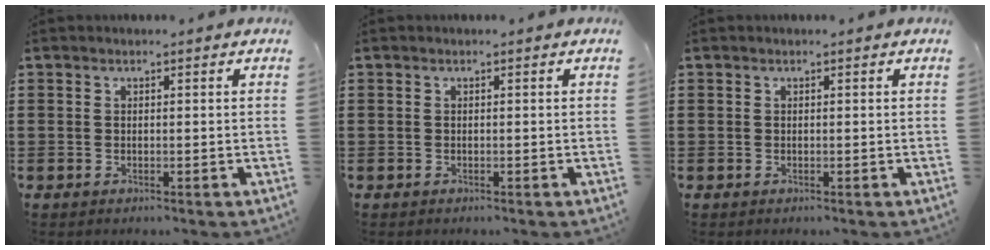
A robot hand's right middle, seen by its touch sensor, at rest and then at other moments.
{"total": 0.0}
{"total": 0.0}